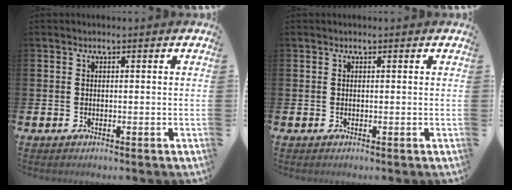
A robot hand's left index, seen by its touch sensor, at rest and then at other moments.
{"total": 0.0}